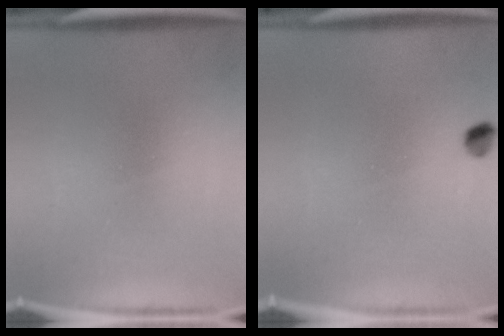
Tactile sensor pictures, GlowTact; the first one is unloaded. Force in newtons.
{"total": 2.3}